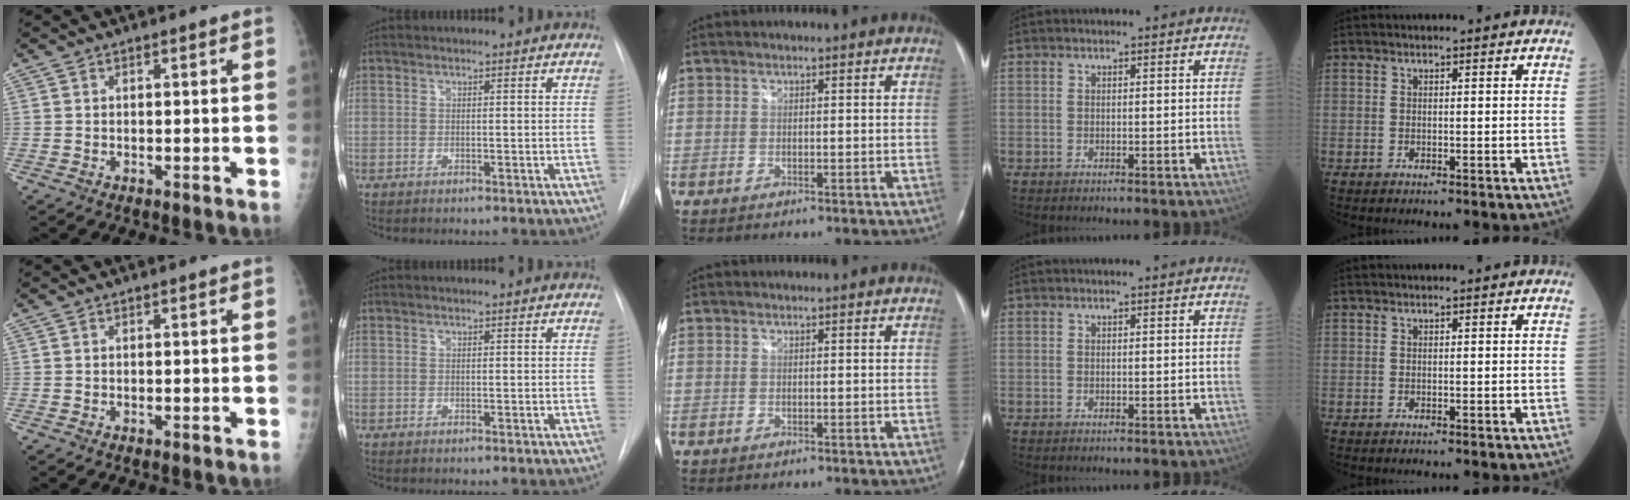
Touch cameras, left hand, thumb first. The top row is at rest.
{}